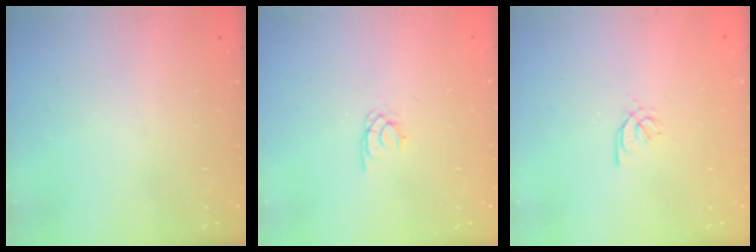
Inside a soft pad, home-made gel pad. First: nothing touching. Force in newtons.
{"total": 1.8, "press": 1.8, "slide": 0.3}
{"total": 2.1, "press": 2.0, "slide": 0.7}